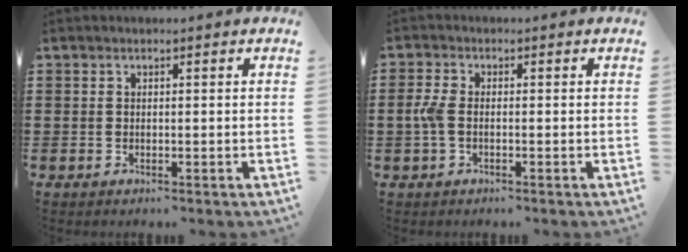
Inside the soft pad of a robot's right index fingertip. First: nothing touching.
{"total": 3.0, "force": [-0.6, 1.4, 2.5], "torque": [-0.070, -0.005, -0.017]}